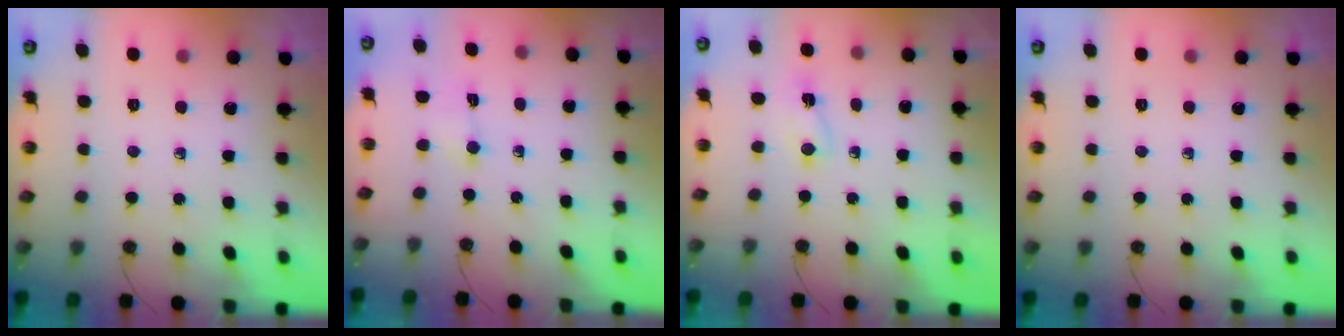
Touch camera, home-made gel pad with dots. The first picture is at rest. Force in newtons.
{"total": 1.5, "press": 1.3, "slide": 0.8}
{"total": 2.0, "press": 1.6, "slide": 1.2}
{"total": 0.0}